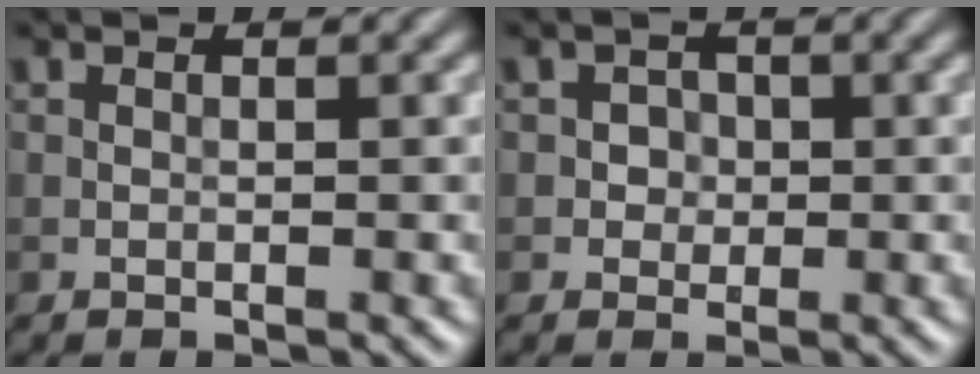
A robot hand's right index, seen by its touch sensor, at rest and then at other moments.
{"total": 1.6, "force": [0.1, 1.5, 0.5], "torque": [0.010, 0.002, 0.000]}